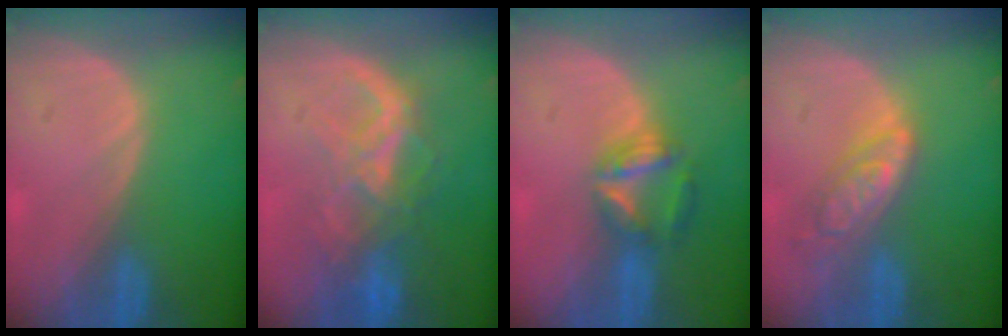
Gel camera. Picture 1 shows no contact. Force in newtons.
{"total": 8.7, "press": 7.6, "slide": 4.4}
{"total": 5.7, "press": 5.4, "slide": 1.9}
{"total": 6.3, "press": 5.6, "slide": 2.9}